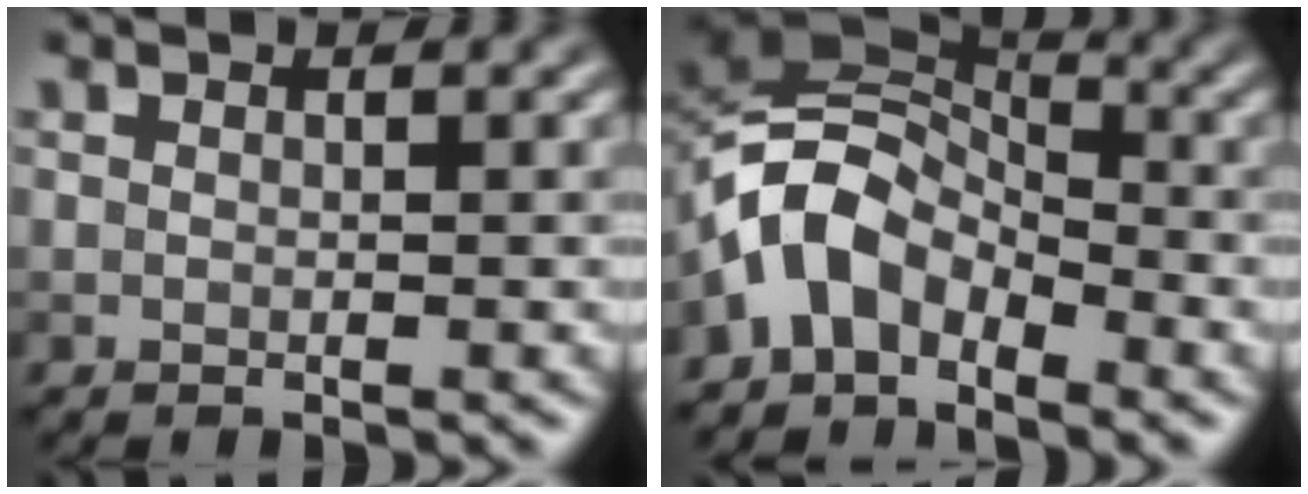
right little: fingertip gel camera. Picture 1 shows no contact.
{"total": 6.3, "force": [-3.3, 4.0, 3.6], "torque": [-0.058, 0.008, -0.077]}